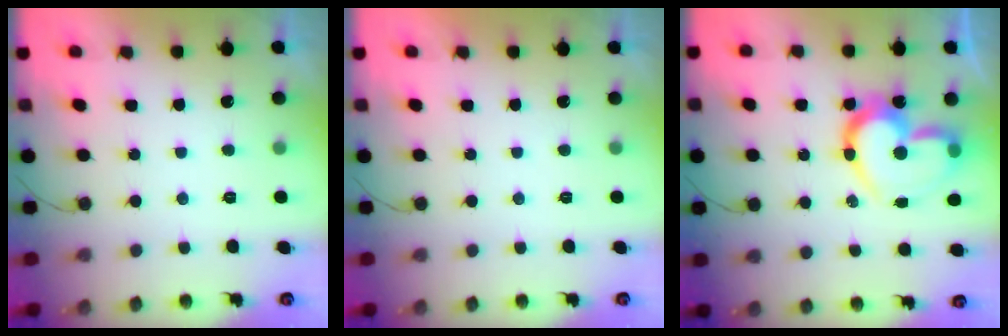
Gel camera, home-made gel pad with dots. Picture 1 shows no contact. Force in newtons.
{"total": 1.7, "press": 1.7, "slide": 0.1}
{"total": 18.3, "press": 18.2, "slide": 1.3}